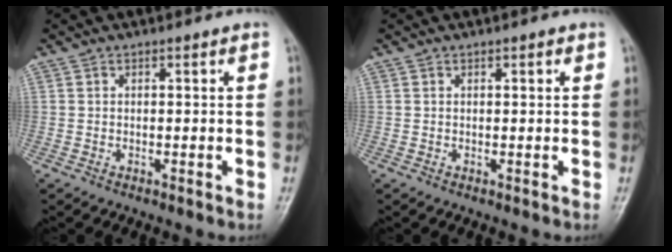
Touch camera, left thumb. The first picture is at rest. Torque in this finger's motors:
{"motor_torque": [-0.23, -0.15, -0.03, -0.02, 0.03]}